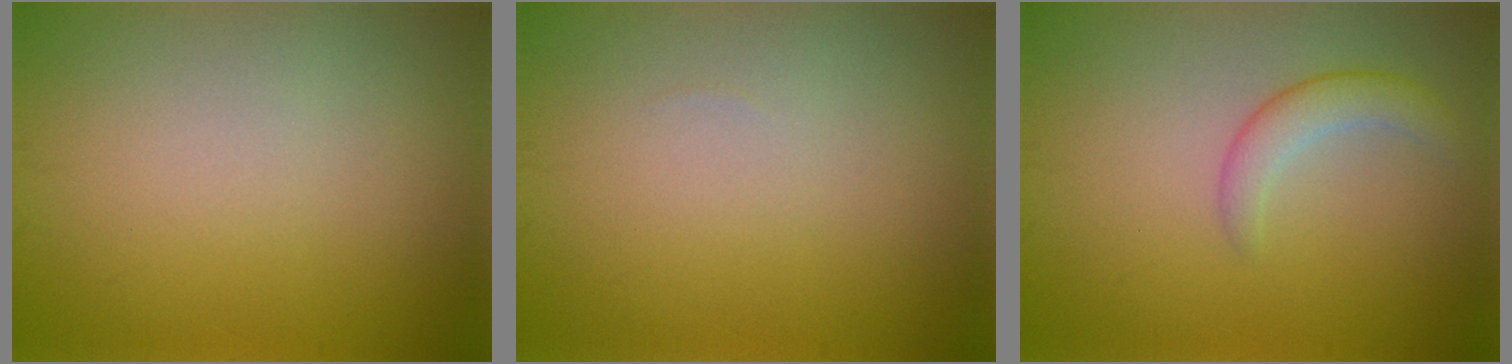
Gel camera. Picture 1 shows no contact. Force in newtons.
{"total": 0.0}
{"total": 2.3, "press": 2.3, "slide": 0.1}